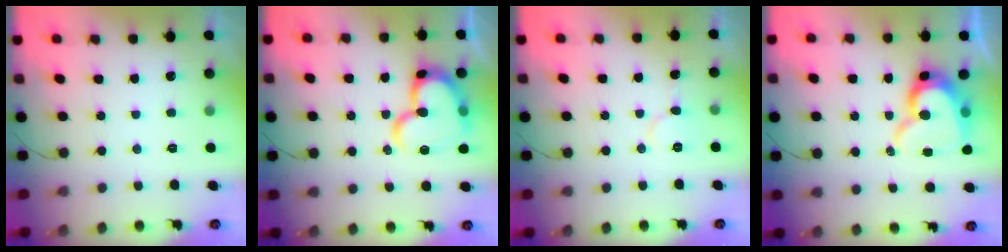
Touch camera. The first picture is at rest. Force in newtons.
{"total": 18.9, "press": 18.8, "slide": 2.3}
{"total": 5.7, "press": 5.6, "slide": 0.6}
{"total": 13.9, "press": 13.9, "slide": 1.3}